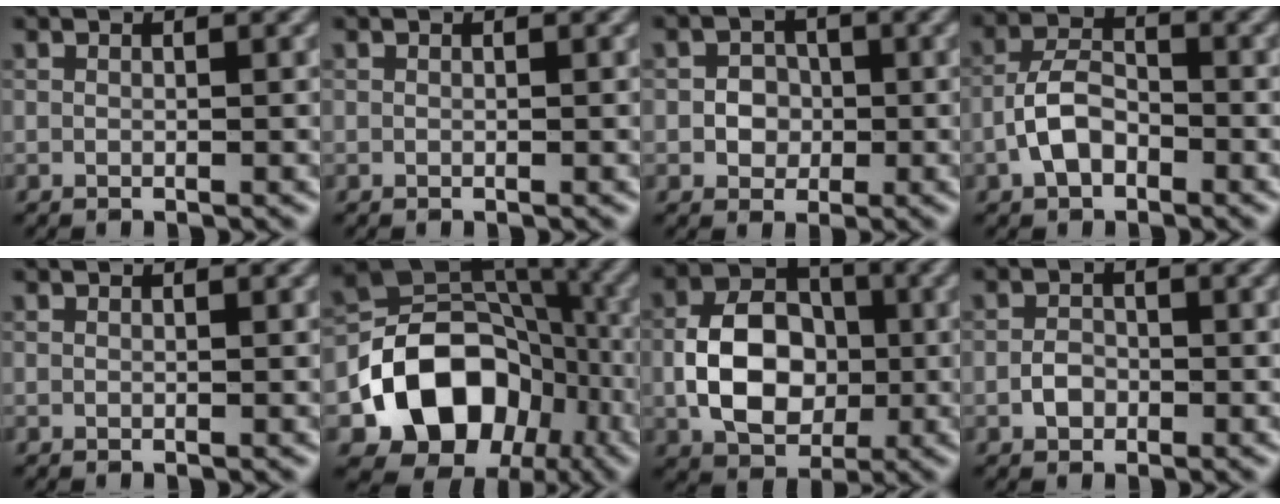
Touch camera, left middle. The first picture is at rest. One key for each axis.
{"total": 0.0}
{"total": 2.3, "fx": -0.3, "fy": 2.0, "fz": 1.0, "tx": -0.001, "ty": -0.001, "tz": -0.015}
{"total": 3.8, "fx": -1.7, "fy": 2.2, "fz": 2.5, "tx": -0.047, "ty": 0.010, "tz": -0.040}
{"total": 0.0}
{"total": 11.4, "fx": -4.2, "fy": 8.8, "fz": 6.0, "tx": -0.077, "ty": 0.005, "tz": -0.075}
{"total": 7.1, "fx": -0.9, "fy": 5.1, "fz": 4.9, "tx": -0.086, "ty": 0.002, "tz": -0.016}
{"total": 1.7, "fx": -0.7, "fy": 1.3, "fz": 0.8, "tx": -0.013, "ty": 0.003, "tz": -0.016}